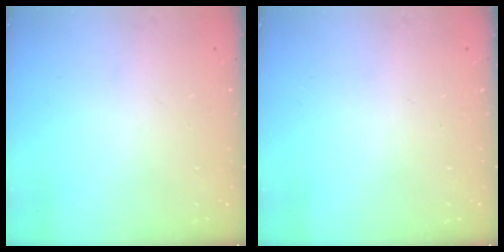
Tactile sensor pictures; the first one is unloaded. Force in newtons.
{"total": 0.0}